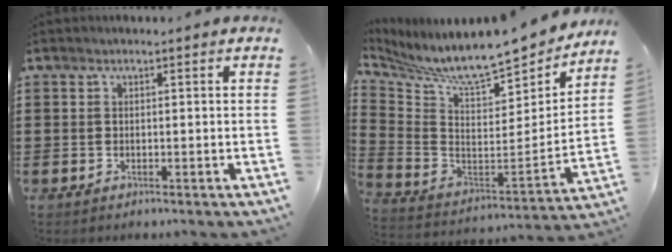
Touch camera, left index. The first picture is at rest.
{"total": 8.7, "force": [7.7, 1.1, 3.8], "torque": [-0.101, -0.068, 0.125]}